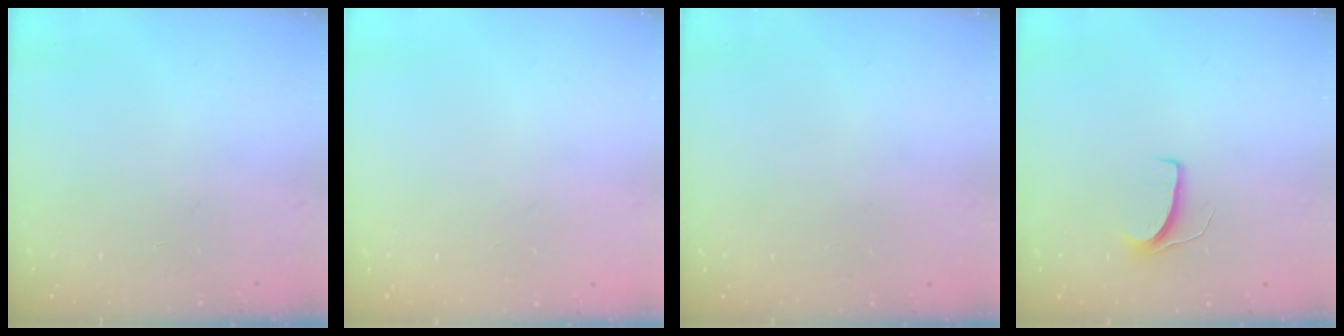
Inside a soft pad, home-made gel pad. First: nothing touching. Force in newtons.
{"total": 0.0}
{"total": 0.0}
{"total": 6.2, "press": 6.2, "slide": 0.5}